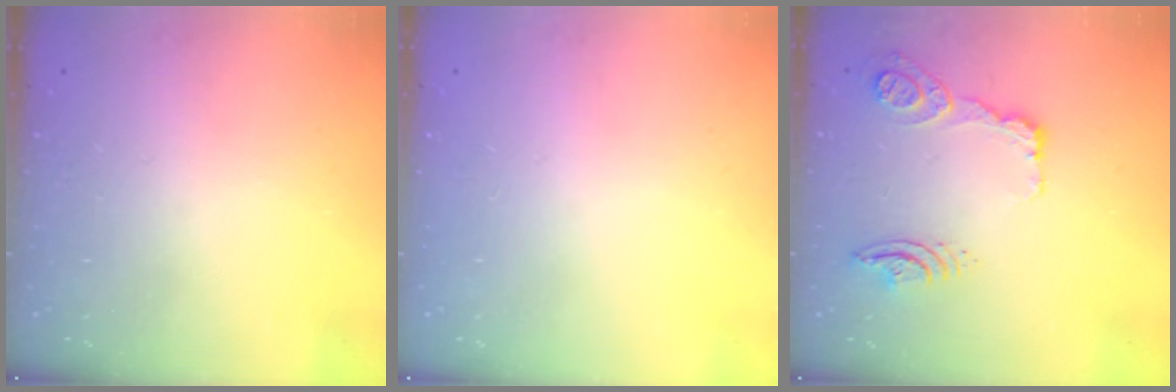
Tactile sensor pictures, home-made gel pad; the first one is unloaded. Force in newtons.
{"total": 0.0}
{"total": 21.3, "press": 16.2, "slide": 13.8}